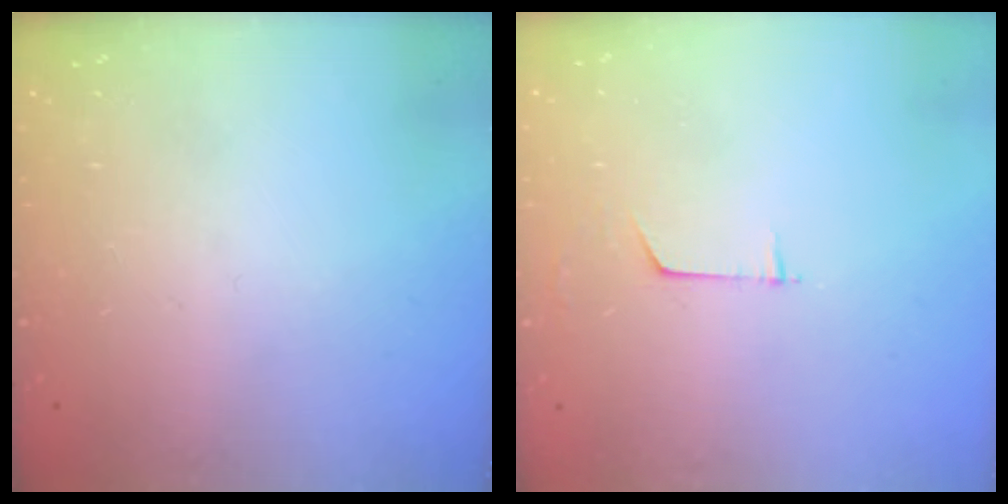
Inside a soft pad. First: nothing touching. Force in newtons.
{"total": 3.2, "press": 3.2, "slide": 0.3}